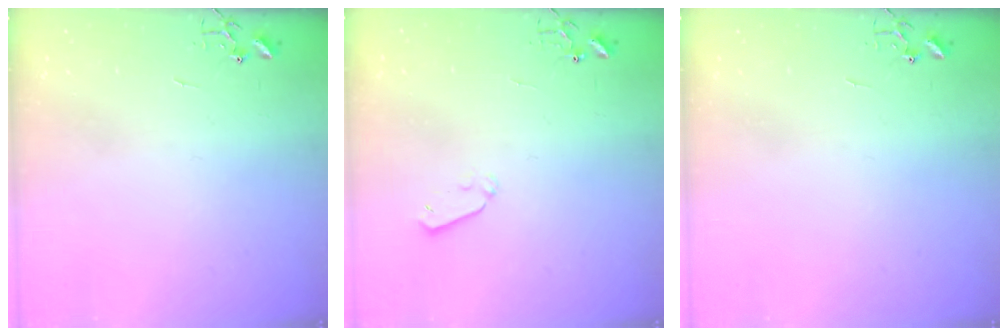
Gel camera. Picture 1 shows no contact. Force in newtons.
{"total": 4.2, "press": 4.2, "slide": 0.7}
{"total": 0.0}